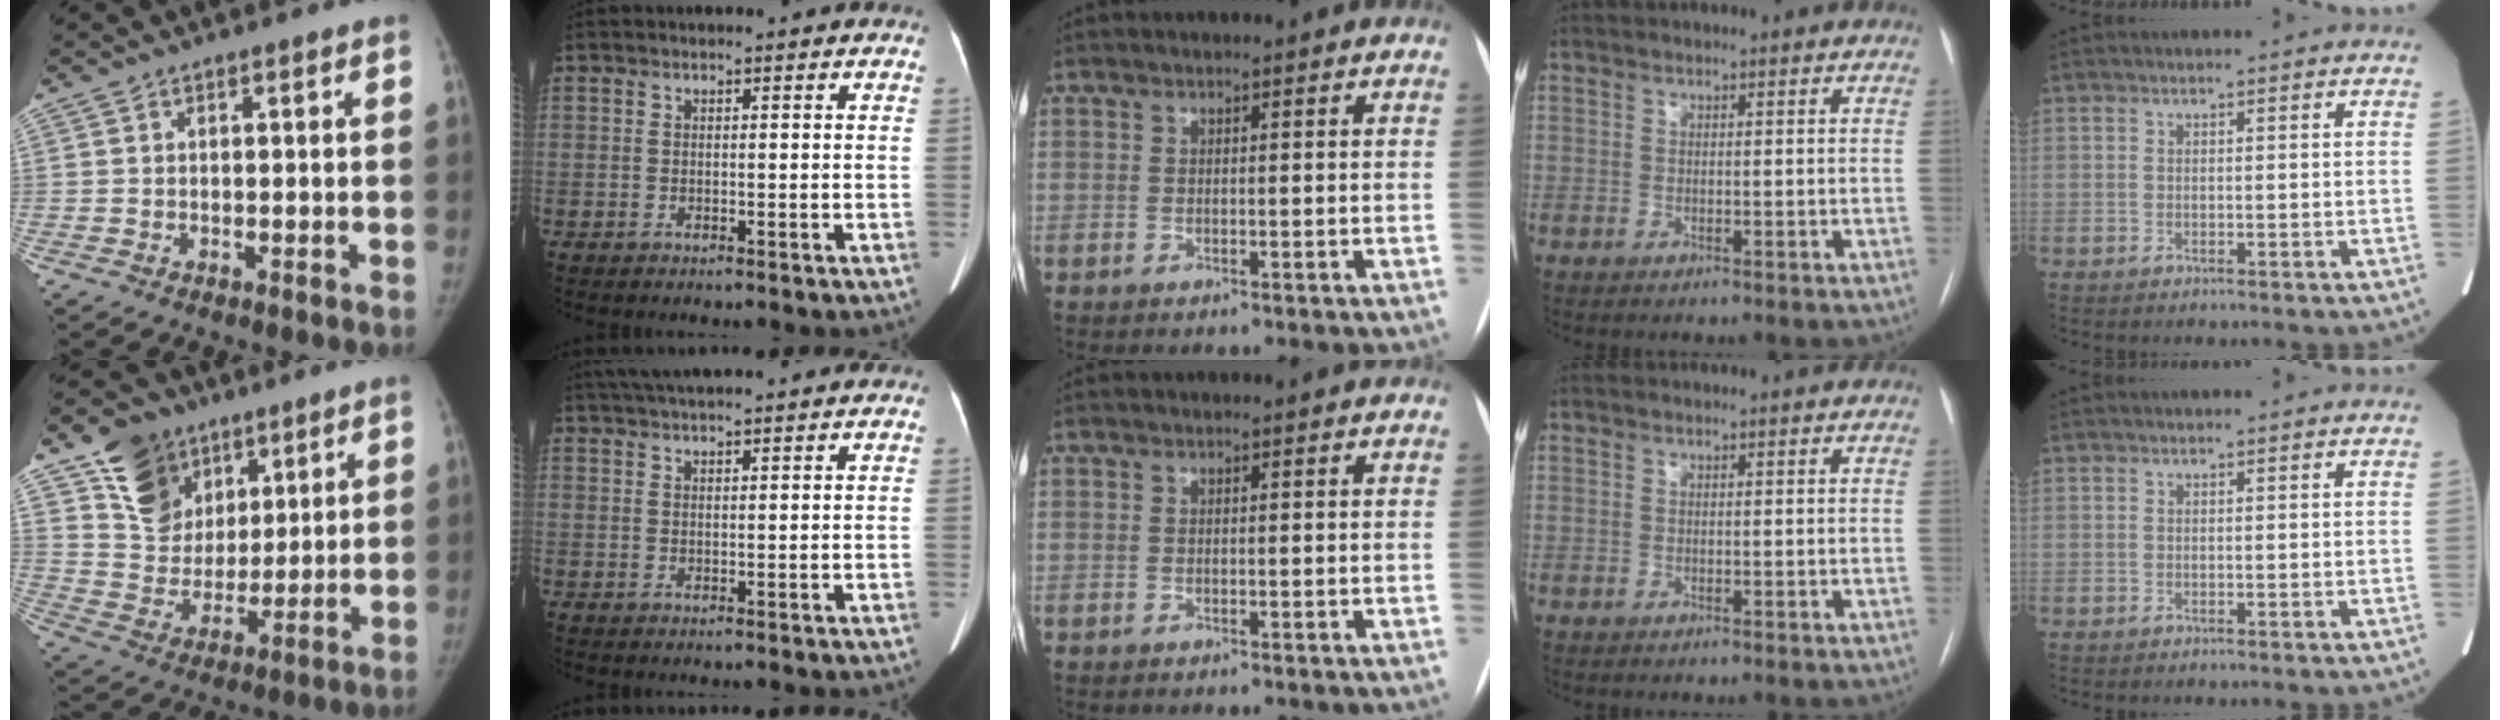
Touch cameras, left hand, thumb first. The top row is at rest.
{"thumb": {"total": 13.7, "force": [8.0, 10.2, 4.3], "torque": [-0.035, -0.047, 0.150]}, "index": {"total": 8.8, "force": [7.6, 0.3, 4.4], "torque": [-0.070, 0.041, 0.111]}}